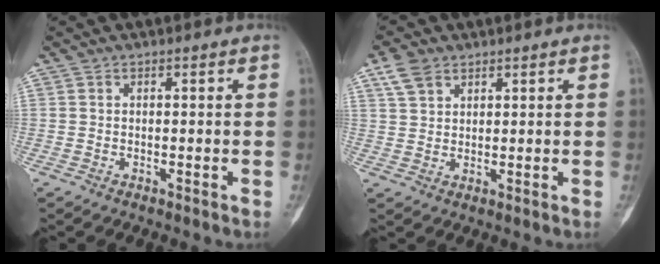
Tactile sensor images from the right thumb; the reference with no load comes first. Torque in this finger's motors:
{"motor_torque": [-0.54, 0.56, 0.32, 0.25, 0.04]}